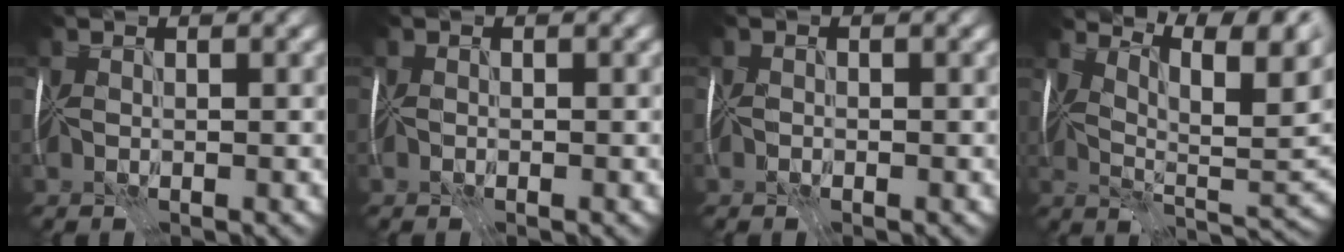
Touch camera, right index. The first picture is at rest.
{"total": 0.6, "force": [-0.5, 0.1, -0.2], "torque": [0.008, -0.004, -0.009]}
{"total": 0.8, "force": [-0.8, 0.2, -0.2], "torque": [0.020, -0.001, -0.013]}
{"total": 9.5, "force": [6.1, 2.5, 6.8], "torque": [-0.109, 0.010, 0.106]}